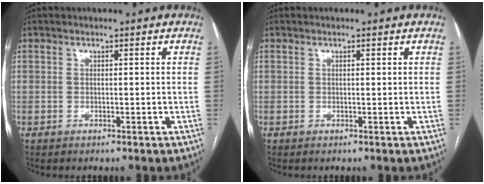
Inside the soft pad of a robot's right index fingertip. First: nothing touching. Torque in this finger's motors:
{"motor_torque": [0.07, 0.07, 0.05, 0.01]}